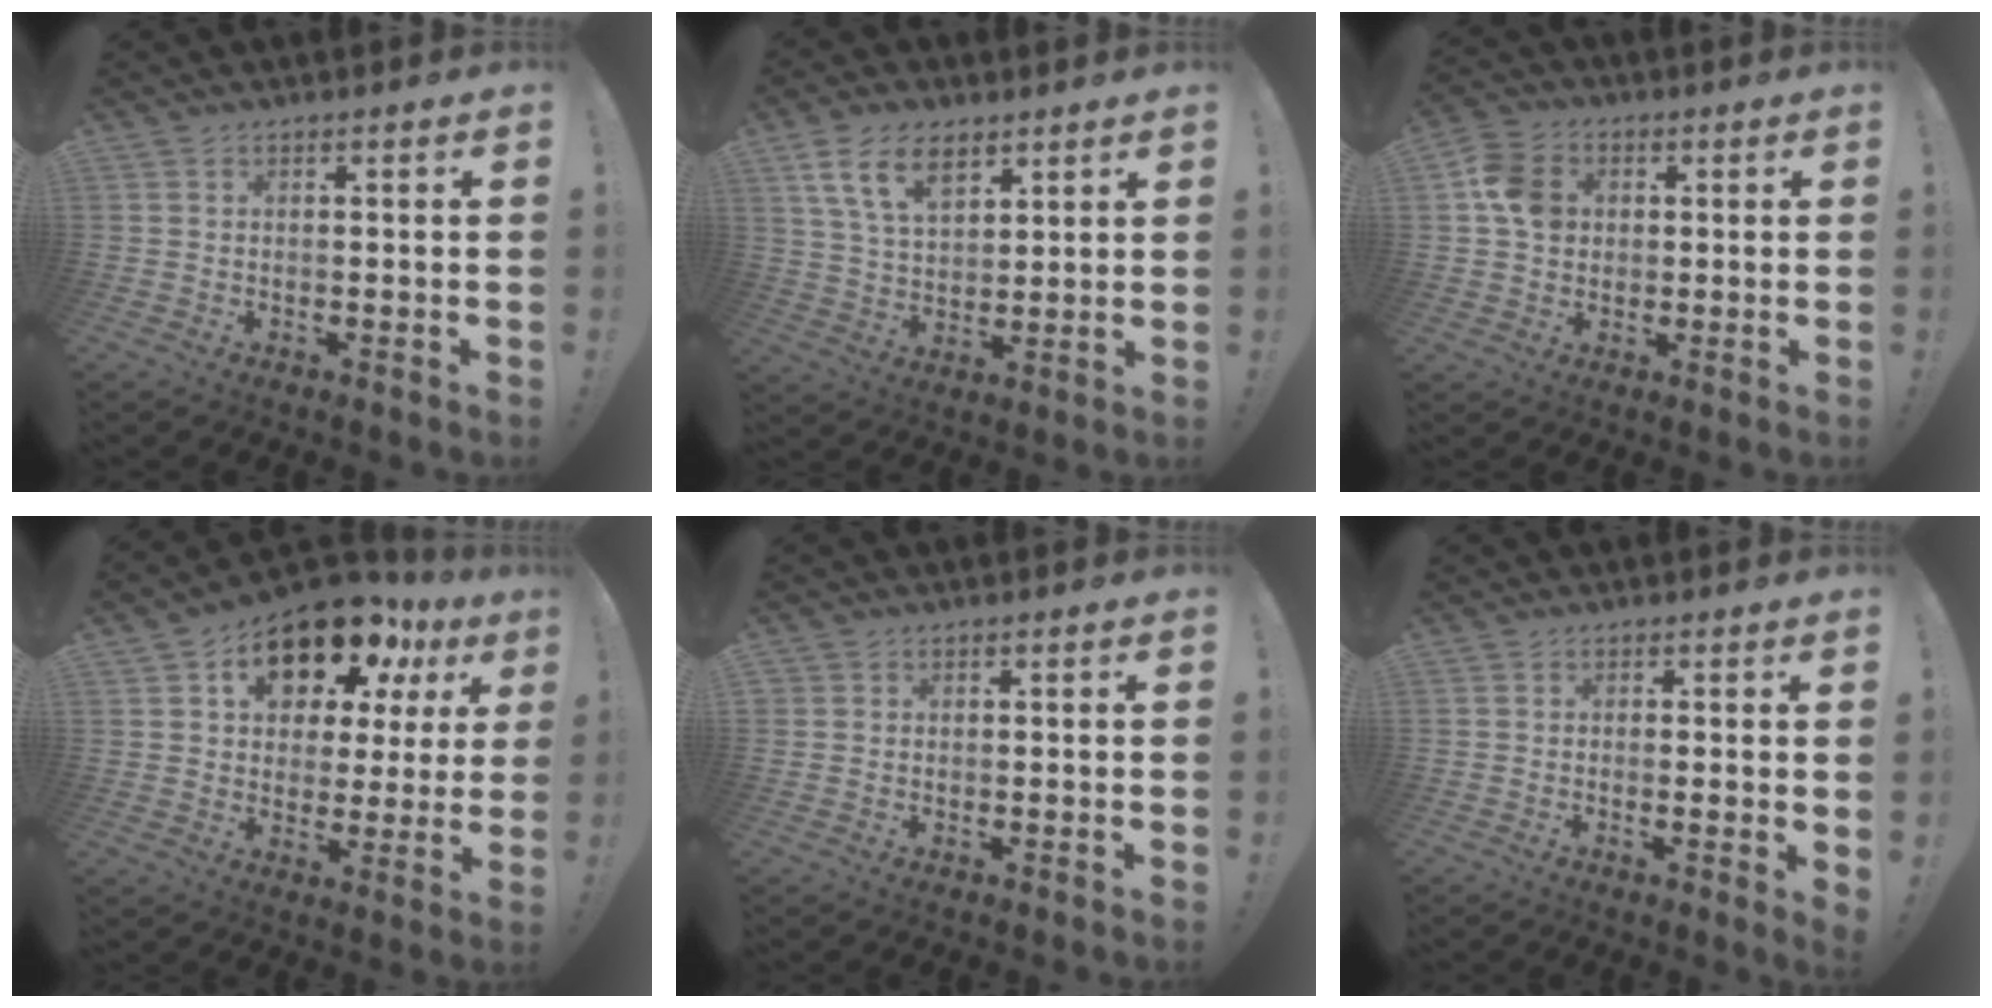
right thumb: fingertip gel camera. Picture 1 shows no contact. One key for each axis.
{"total": 12.2, "fx": 7.4, "fy": 7.0, "fz": 6.7, "tx": -0.125, "ty": -0.018, "tz": 0.143}
{"total": 9.6, "fx": 1.4, "fy": 8.0, "fz": 5.0, "tx": -0.066, "ty": 0.008, "tz": 0.030}
{"total": 15.5, "fx": 9.5, "fy": 8.4, "fz": 8.9, "tx": -0.135, "ty": -0.064, "tz": 0.164}
{"total": 1.2, "fx": 0.6, "fy": 1.0, "fz": 0.2, "tx": -0.001, "ty": 0.000, "tz": 0.011}
{"total": 2.2, "fx": 0.8, "fy": -0.4, "fz": 2.0, "tx": -0.025, "ty": -0.011, "tz": 0.011}